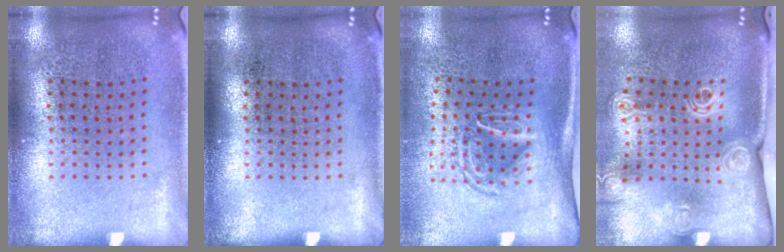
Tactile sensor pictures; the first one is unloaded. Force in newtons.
{"total": 0.0}
{"total": 1.7, "press": 1.1, "slide": 1.2}
{"total": 2.1, "press": 1.6, "slide": 1.3}